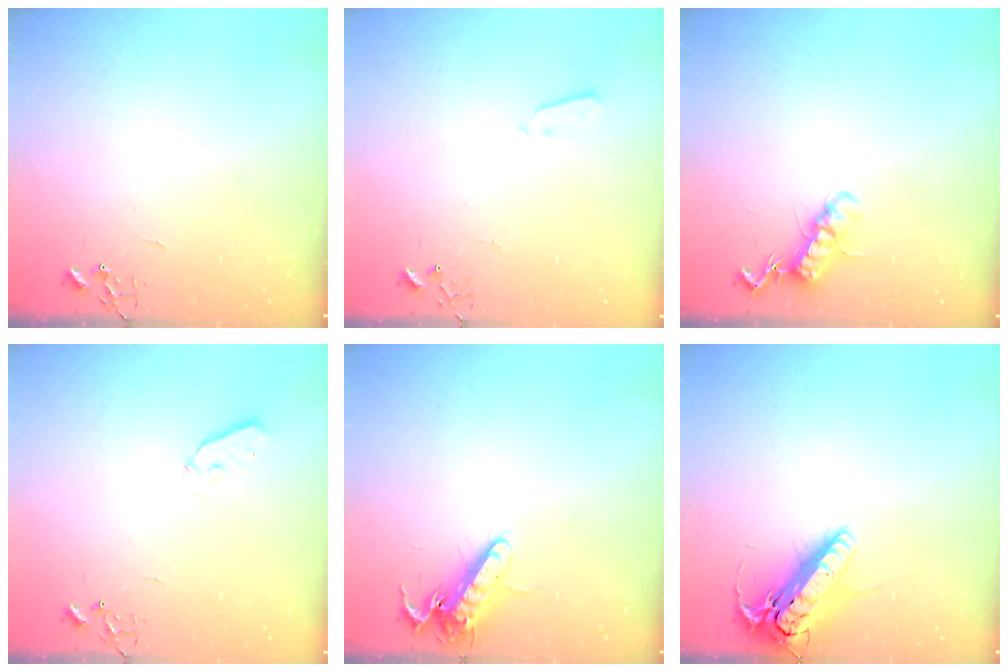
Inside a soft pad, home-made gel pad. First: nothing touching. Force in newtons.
{"total": 2.2, "press": 2.1, "slide": 0.3}
{"total": 12.5, "press": 12.5, "slide": 0.4}
{"total": 4.5, "press": 4.4, "slide": 0.7}
{"total": 13.5, "press": 13.3, "slide": 1.9}
{"total": 17.8, "press": 17.5, "slide": 3.4}